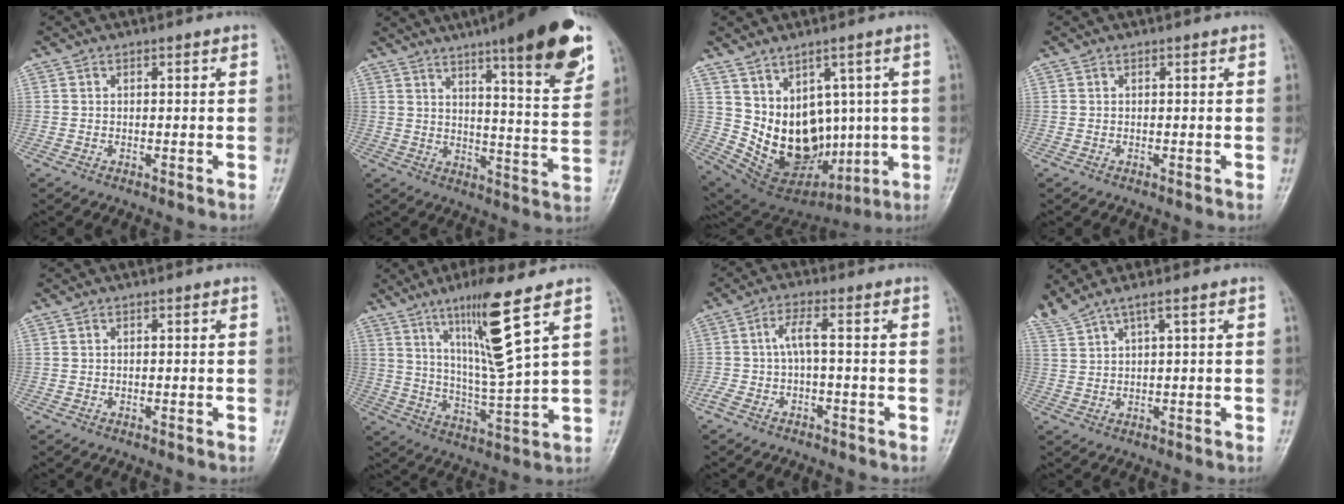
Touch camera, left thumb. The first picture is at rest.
{"total": 18.6, "force": [11.5, 3.1, 14.3], "torque": [-0.177, -0.055, 0.161]}
{"total": 15.2, "force": [0.9, 11.2, 10.2], "torque": [-0.124, -0.009, 0.059]}
{"total": 0.0}
{"total": 0.0}
{"total": 13.6, "force": [7.2, 0.3, 11.5], "torque": [-0.209, -0.052, 0.140]}
{"total": 4.5, "force": [-1.0, 0.6, 4.3], "torque": [-0.111, 0.021, -0.020]}
{"total": 4.5, "force": [3.5, -0.4, 2.8], "torque": [-0.078, 0.008, 0.082]}